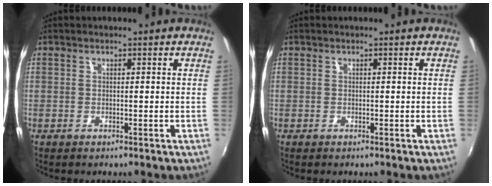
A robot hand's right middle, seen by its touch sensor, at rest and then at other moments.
{"total": 0.0}